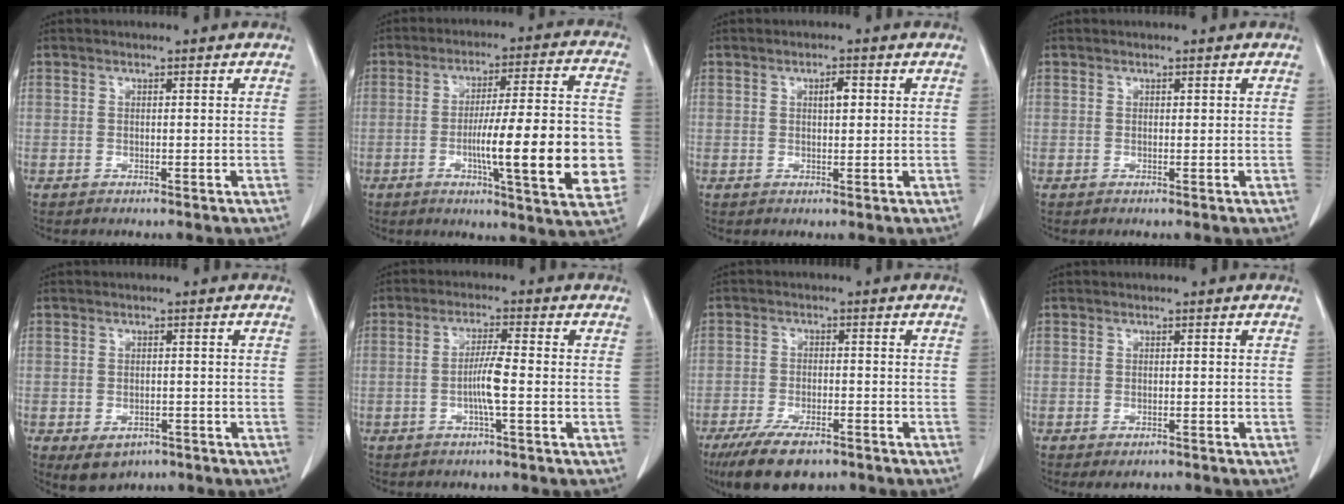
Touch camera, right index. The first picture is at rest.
{"total": 18.2, "force": [-3.5, 2.0, 17.8], "torque": [-0.225, 0.009, -0.044]}
{"total": 2.0, "force": [0.6, 0.6, 1.8], "torque": [-0.030, 0.002, 0.010]}
{"total": 0.0}
{"total": 4.0, "force": [-2.2, 2.8, 1.9], "torque": [-0.025, -0.002, -0.019]}
{"total": 4.6, "force": [-1.0, -0.1, 4.5], "torque": [-0.091, 0.000, -0.021]}
{"total": 8.8, "force": [-6.2, 3.3, 5.2], "torque": [-0.092, -0.011, -0.103]}
{"total": 2.1, "force": [-1.6, 0.9, 1.0], "torque": [-0.008, -0.002, -0.014]}